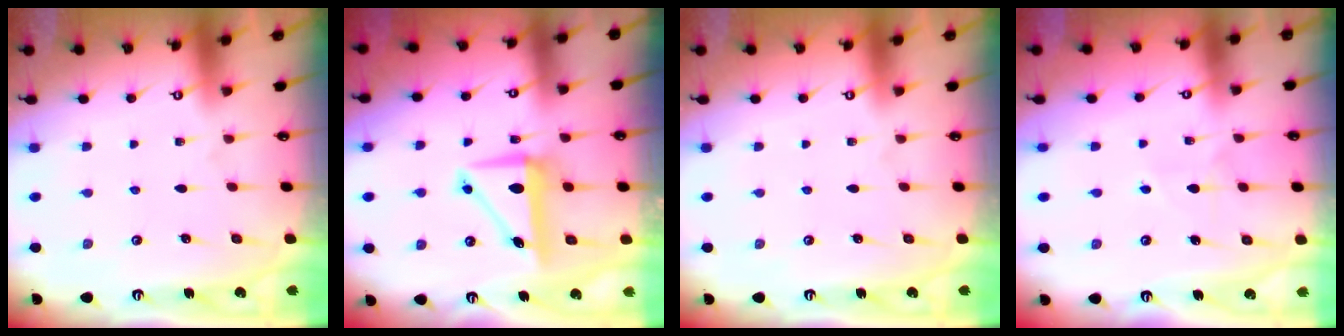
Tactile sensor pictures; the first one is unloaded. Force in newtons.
{"total": 7.3, "press": 7.1, "slide": 1.7}
{"total": 0.0}
{"total": 4.1, "press": 4.1, "slide": 0.2}